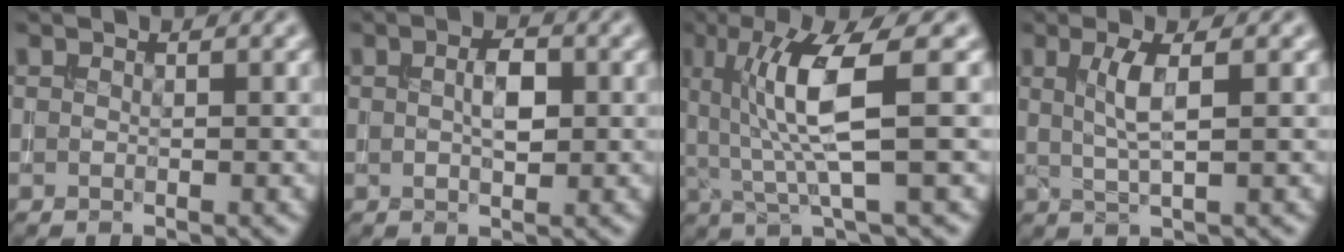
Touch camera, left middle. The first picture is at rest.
{"total": 2.5, "force": [0.4, 1.1, 2.1], "torque": [-0.042, 0.006, 0.007]}
{"total": 6.7, "force": [1.0, 1.1, 6.5], "torque": [-0.130, -0.001, 0.024]}
{"total": 2.8, "force": [0.7, 0.6, 2.6], "torque": [-0.053, 0.001, 0.016]}